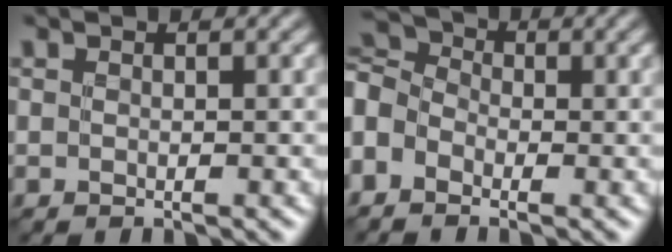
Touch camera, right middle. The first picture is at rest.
{"total": 5.4, "force": [-1.7, 4.0, 3.3], "torque": [-0.088, 0.005, -0.042]}